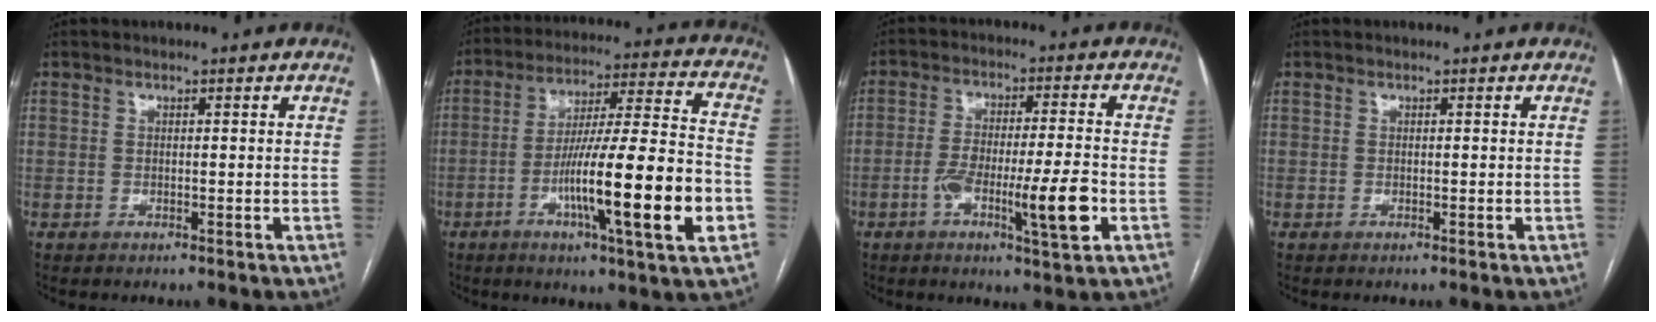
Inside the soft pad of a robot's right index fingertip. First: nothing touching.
{"total": 19.4, "force": [-5.8, 0.4, 18.5], "torque": [-0.289, -0.005, -0.092]}
{"total": 10.4, "force": [-3.4, 0.7, 9.7], "torque": [-0.169, 0.000, -0.055]}
{"total": 0.0}